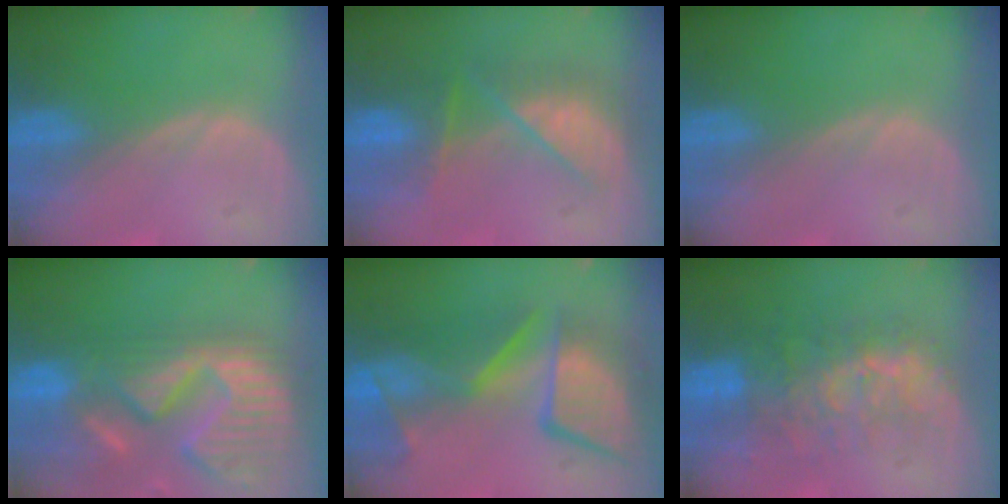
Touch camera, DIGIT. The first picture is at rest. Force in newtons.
{"total": 6.9, "press": 6.9, "slide": 1.1}
{"total": 0.0}
{"total": 14.4, "press": 12.0, "slide": 8.0}
{"total": 11.8, "press": 10.8, "slide": 4.7}
{"total": 9.8, "press": 8.4, "slide": 5.0}